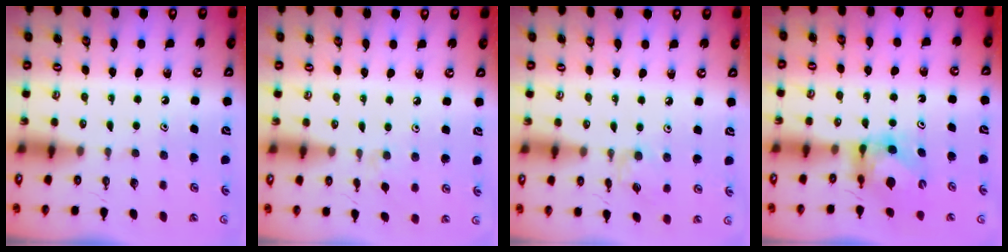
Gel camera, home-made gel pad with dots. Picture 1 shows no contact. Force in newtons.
{"total": 1.5, "press": 1.4, "slide": 0.4}
{"total": 4.6, "press": 4.6, "slide": 0.5}
{"total": 6.3, "press": 6.3, "slide": 0.7}